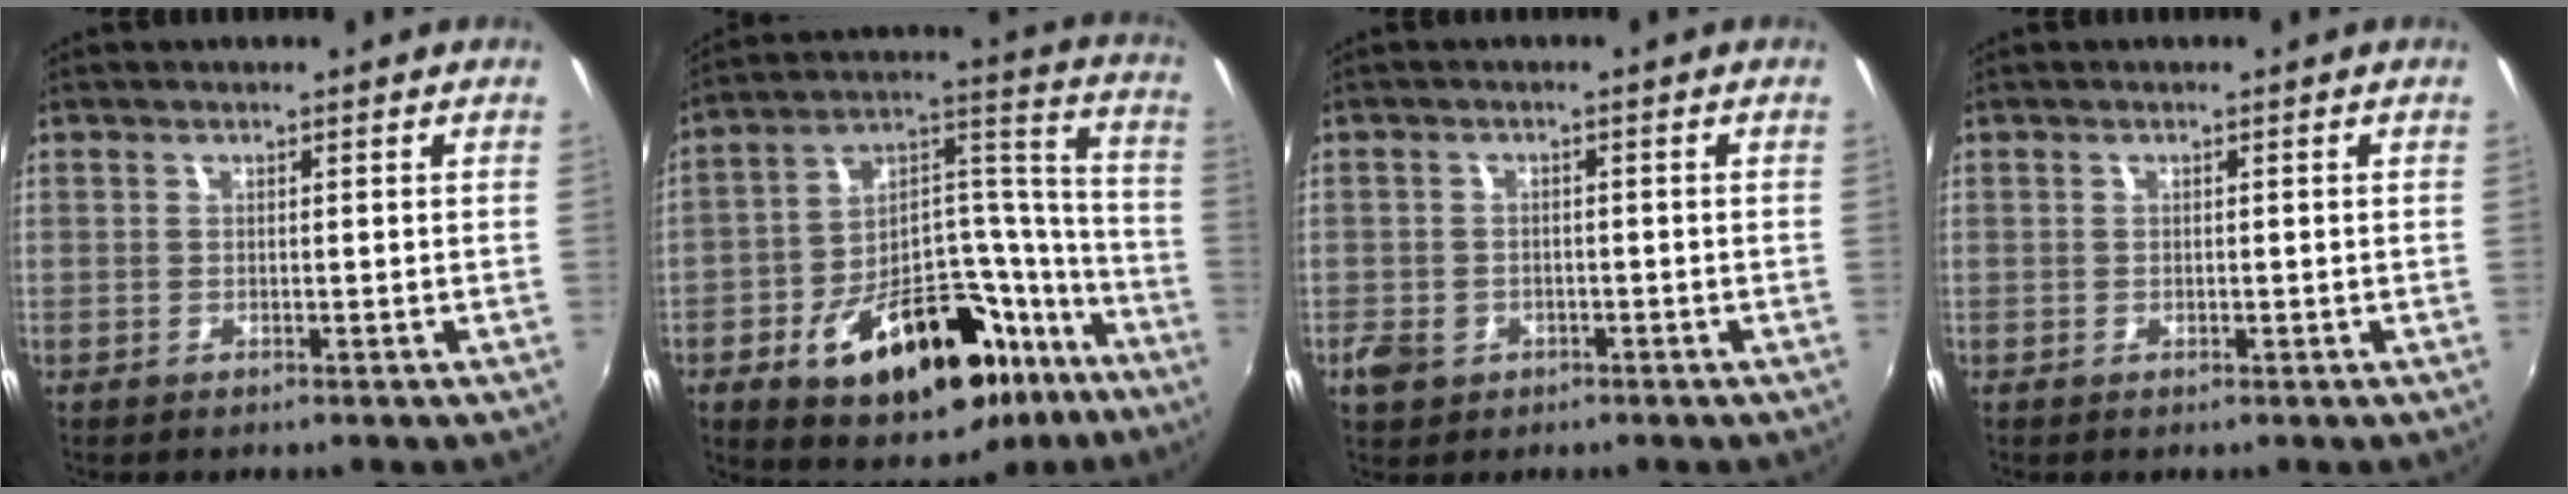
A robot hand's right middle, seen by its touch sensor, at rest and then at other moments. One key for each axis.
{"total": 27.4, "fx": -16.0, "fy": 14.5, "fz": 16.8, "tx": -0.248, "ty": 0.066, "tz": -0.214}
{"total": 4.5, "fx": -2.1, "fy": 3.5, "fz": 1.8, "tx": -0.049, "ty": -0.002, "tz": -0.032}
{"total": 0.0}